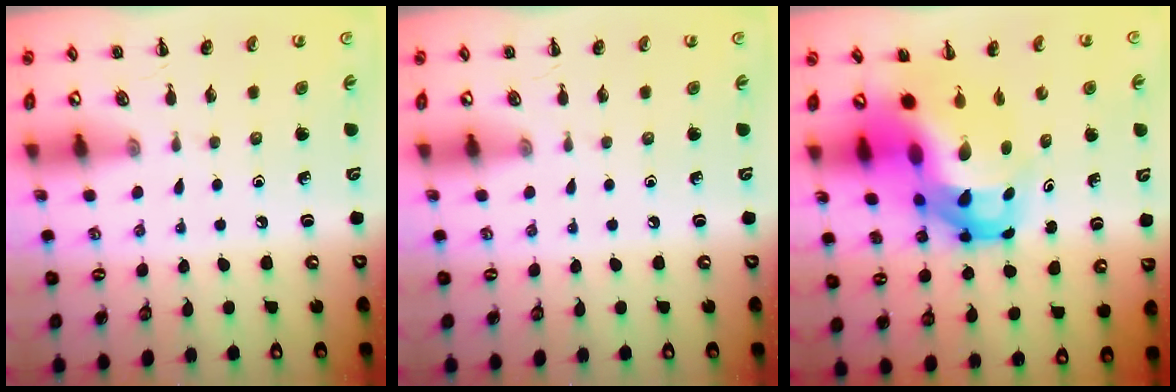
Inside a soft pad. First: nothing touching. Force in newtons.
{"total": 0.0}
{"total": 16.3, "press": 15.7, "slide": 4.2}